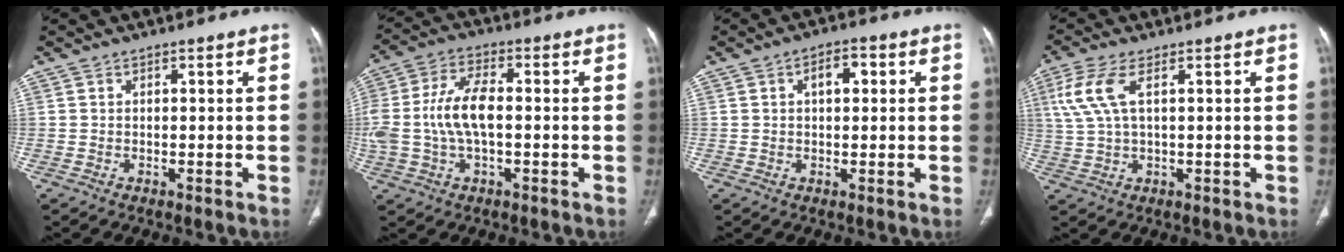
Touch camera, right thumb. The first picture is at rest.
{"total": 11.6, "force": [-0.5, 5.9, 10.0], "torque": [-0.226, 0.026, -0.010]}
{"total": 4.2, "force": [1.1, 2.3, 3.3], "torque": [-0.042, 0.009, 0.012]}
{"total": 7.2, "force": [2.3, 2.6, 6.3], "torque": [-0.174, 0.010, 0.049]}